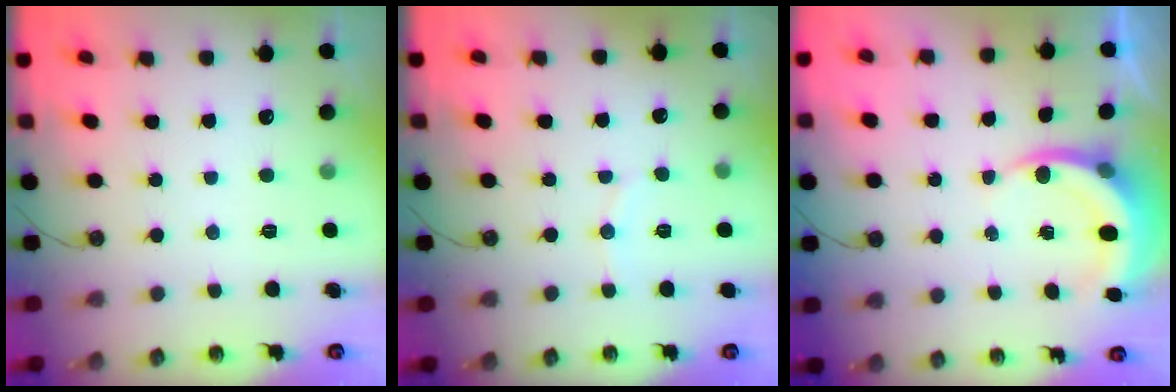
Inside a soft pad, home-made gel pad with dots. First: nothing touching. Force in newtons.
{"total": 5.0, "press": 4.7, "slide": 1.7}
{"total": 4.6, "press": 4.6, "slide": 0.3}